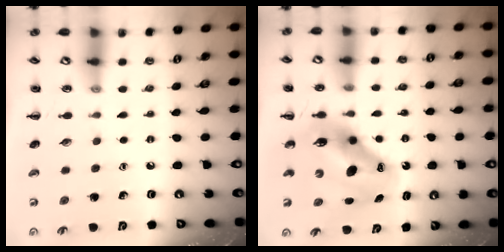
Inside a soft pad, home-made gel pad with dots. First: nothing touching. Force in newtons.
{"total": 11.5, "press": 11.1, "slide": 2.9}